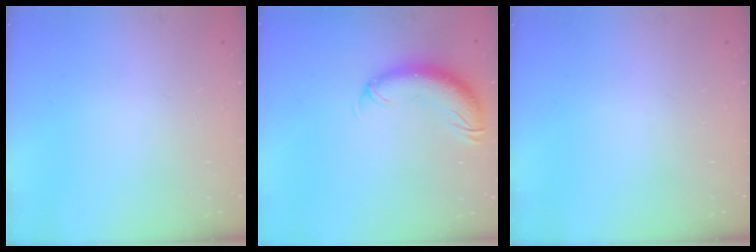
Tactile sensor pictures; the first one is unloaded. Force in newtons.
{"total": 11.2, "press": 10.8, "slide": 2.9}
{"total": 0.0}